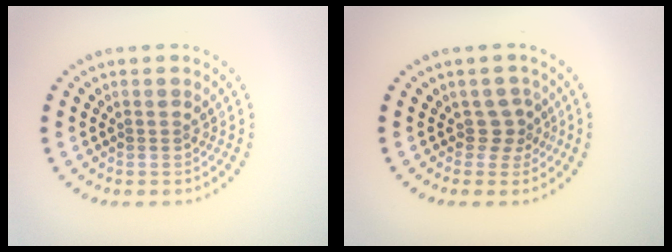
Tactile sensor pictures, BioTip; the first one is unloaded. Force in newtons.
{"total": 1.9, "press": 1.2, "slide": 1.4}